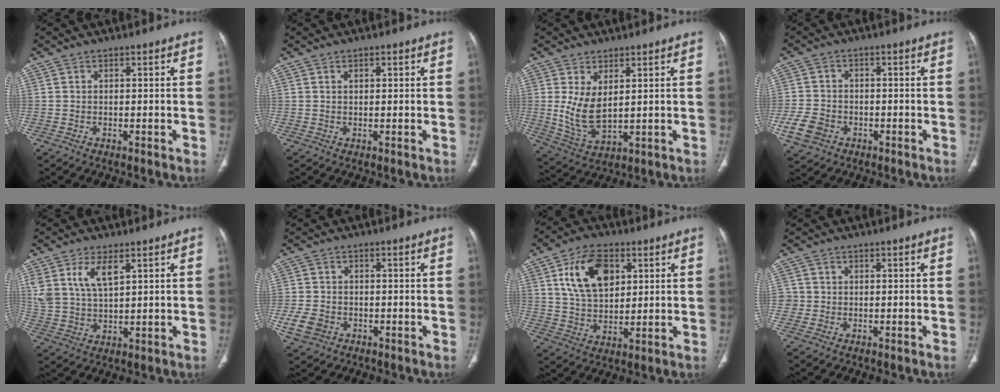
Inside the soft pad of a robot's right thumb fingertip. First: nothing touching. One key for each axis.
{"total": 1.1, "fx": 0.5, "fy": 0.6, "fz": 0.7, "tx": -0.011, "ty": -0.001, "tz": 0.008}
{"total": 8.0, "fx": 1.8, "fy": 4.2, "fz": 6.6, "tx": -0.131, "ty": -0.018, "tz": 0.054}
{"total": 6.3, "fx": -2.5, "fy": 4.9, "fz": 3.0, "tx": -0.060, "ty": 0.013, "tz": -0.041}
{"total": 8.0, "fx": 3.8, "fy": 3.8, "fz": 5.8, "tx": -0.116, "ty": -0.011, "tz": 0.085}
{"total": 5.2, "fx": -1.9, "fy": 4.2, "fz": 2.5, "tx": -0.052, "ty": 0.008, "tz": -0.028}
{"total": 13.2, "fx": 4.7, "fy": 8.2, "fz": 9.2, "tx": -0.142, "ty": -0.012, "tz": 0.090}
{"total": 1.9, "fx": -0.3, "fy": 1.9, "fz": 0.0, "tx": 0.011, "ty": 0.007, "tz": -0.007}